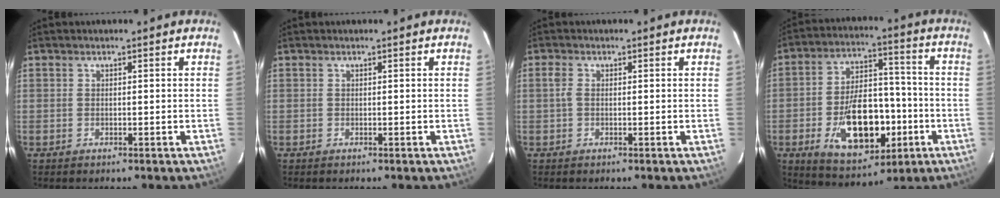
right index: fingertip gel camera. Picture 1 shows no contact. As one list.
[{"total": 0.0}, {"total": 1.5, "force": [0.0, 0.9, 1.2], "torque": [-0.027, 0.004, -0.001]}, {"total": 17.7, "force": [-5.6, 9.8, 13.7], "torque": [-0.252, 0.015, -0.069]}]